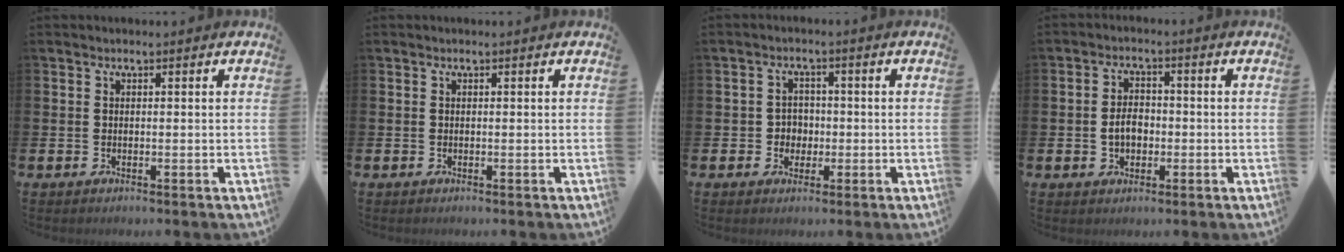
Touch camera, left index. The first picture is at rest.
{"total": 0.0}
{"total": 2.6, "force": [-0.4, 2.5, 0.7], "torque": [-0.010, 0.004, -0.016]}
{"total": 3.4, "force": [-0.7, 2.4, 2.3], "torque": [-0.034, 0.002, -0.018]}